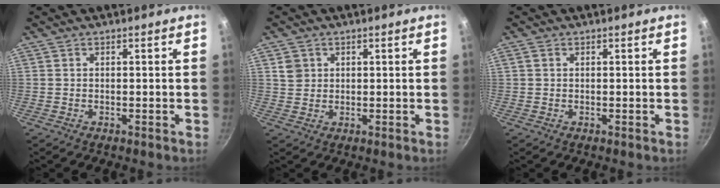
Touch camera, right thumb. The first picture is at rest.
{"total": 3.0, "force": [1.0, 2.7, 0.9], "torque": [-0.002, 0.005, 0.019]}
{"total": 0.8, "force": [0.2, 0.7, 0.4], "torque": [-0.006, 0.002, 0.002]}